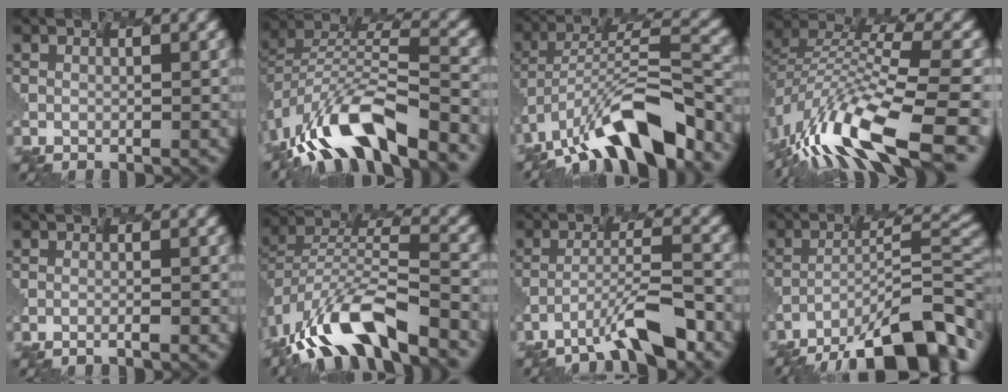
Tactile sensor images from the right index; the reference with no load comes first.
{"total": 10.8, "force": [-8.8, 2.6, 5.7], "torque": [-0.129, 0.001, -0.136]}
{"total": 10.7, "force": [-8.7, 2.2, 5.9], "torque": [-0.117, 0.005, -0.135]}
{"total": 11.9, "force": [-8.4, 2.5, 8.1], "torque": [-0.201, 0.009, -0.121]}
{"total": 1.1, "force": [-1.1, -0.4, 0.0], "torque": [-0.002, -0.010, -0.004]}
{"total": 10.5, "force": [-8.6, 2.6, 5.5], "torque": [-0.129, -0.005, -0.134]}
{"total": 5.5, "force": [-5.0, -0.6, 2.3], "torque": [-0.063, 0.002, -0.057]}
{"total": 12.3, "force": [-9.4, 2.0, 7.7], "torque": [-0.147, -0.006, -0.124]}